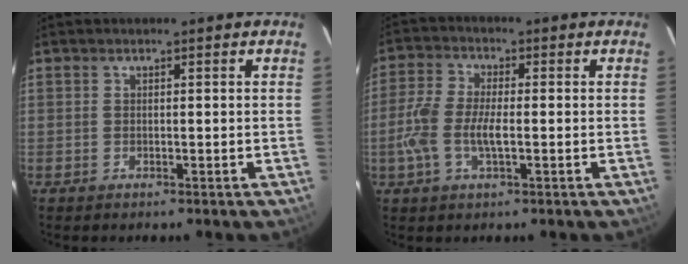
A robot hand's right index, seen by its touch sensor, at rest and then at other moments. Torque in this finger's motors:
{"motor_torque": [0.91, -0.02, 0.42, 0.14]}